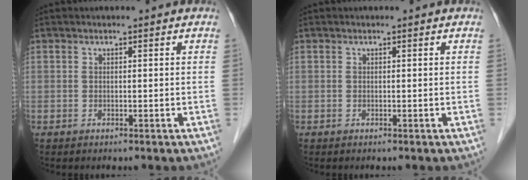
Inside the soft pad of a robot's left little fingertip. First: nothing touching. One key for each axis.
{"total": 0.0}